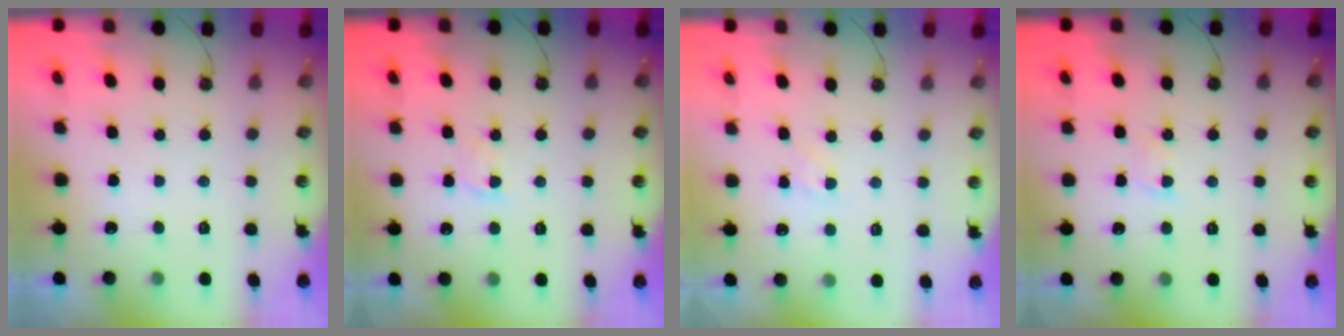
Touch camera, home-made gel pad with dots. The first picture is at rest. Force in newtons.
{"total": 1.5, "press": 1.4, "slide": 0.3}
{"total": 5.1, "press": 5.1, "slide": 0.7}
{"total": 1.9, "press": 1.9, "slide": 0.3}